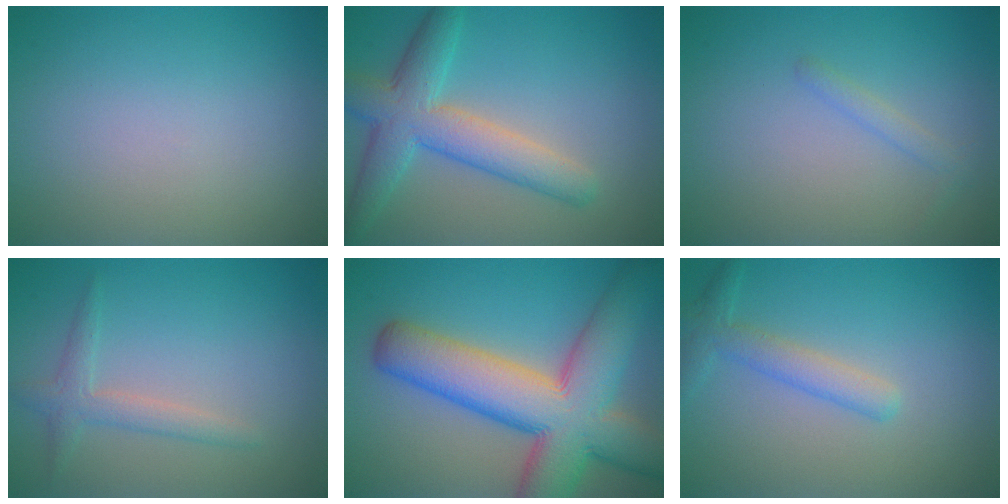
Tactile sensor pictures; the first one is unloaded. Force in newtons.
{"total": 6.1, "press": 6.1, "slide": 0.1}
{"total": 1.1, "press": 1.1, "slide": 0.0}
{"total": 2.1, "press": 2.1, "slide": 0.1}
{"total": 12.8, "press": 12.7, "slide": 0.6}
{"total": 2.6, "press": 2.6, "slide": 0.1}